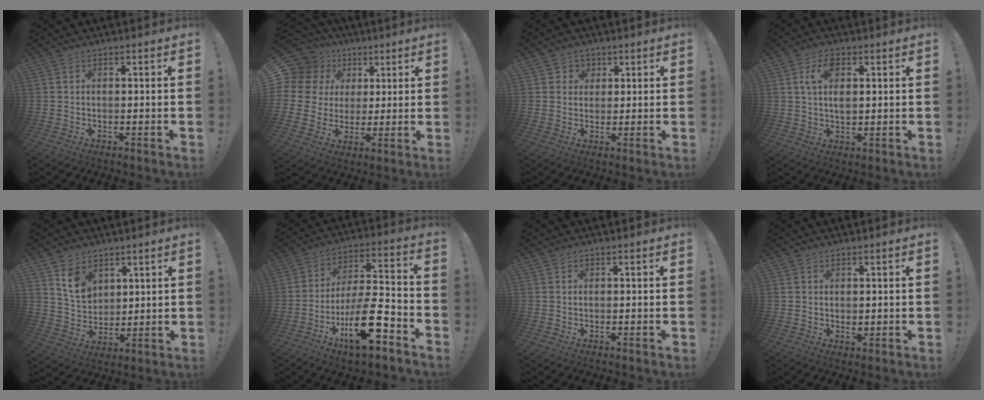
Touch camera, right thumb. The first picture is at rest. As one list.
[{"total": 11.2, "force": [3.3, 10.0, 3.9], "torque": [-0.069, -0.019, 0.072]}, {"total": 3.8, "force": [1.5, 3.4, 0.6], "torque": [-0.003, -0.008, 0.025]}, {"total": 6.1, "force": [1.9, 3.2, 4.9], "torque": [-0.082, -0.003, 0.029]}, {"total": 9.6, "force": [5.7, 6.8, 3.8], "torque": [-0.056, -0.029, 0.111]}, {"total": 20.2, "force": [-9.6, 7.0, 16.3], "torque": [-0.274, 0.062, -0.147]}, {"total": 0.0}, {"total": 1.0, "force": [0.3, 0.9, 0.5], "torque": [-0.005, -0.001, 0.004]}]